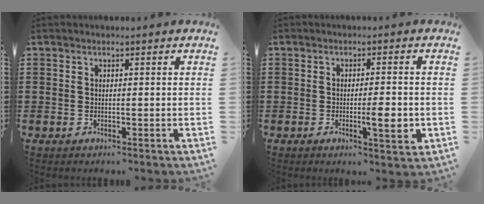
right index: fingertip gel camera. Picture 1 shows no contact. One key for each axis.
{"total": 5.2, "fx": -1.2, "fy": 0.8, "fz": 5.0, "tx": -0.072, "ty": -0.008, "tz": -0.021}